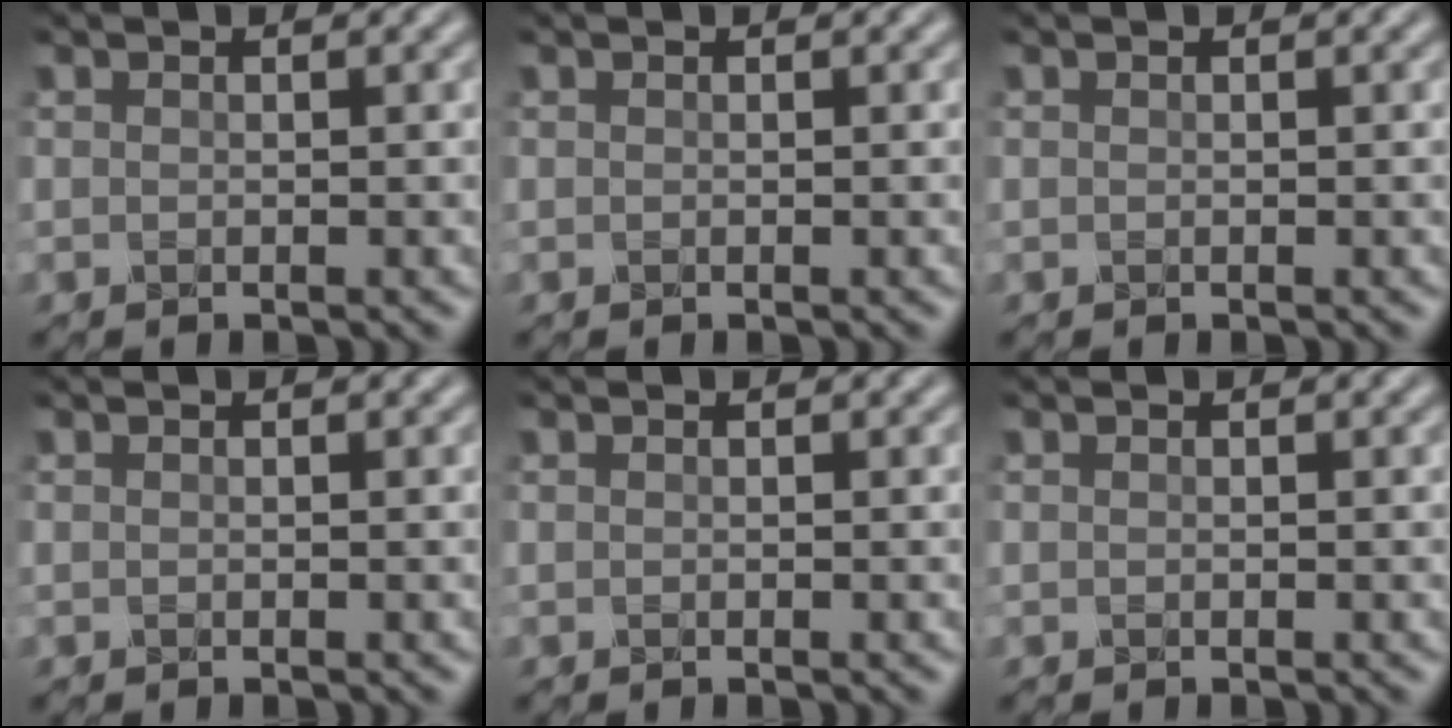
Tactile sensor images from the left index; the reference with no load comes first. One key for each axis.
{"total": 0.0}
{"total": 0.0}
{"total": 0.0}
{"total": 0.0}
{"total": 0.0}